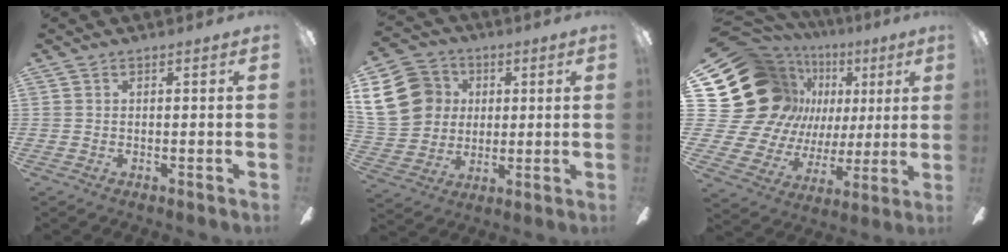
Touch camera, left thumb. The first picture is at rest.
{"total": 16.6, "force": [4.4, 14.2, 7.2], "torque": [-0.147, 0.003, 0.089]}
{"total": 26.5, "force": [7.7, 20.8, 14.4], "torque": [-0.305, -0.066, 0.193]}